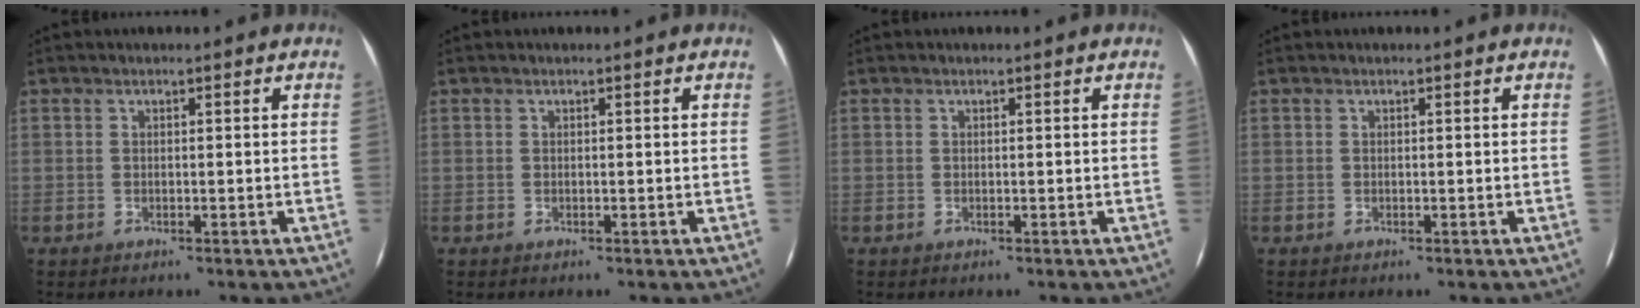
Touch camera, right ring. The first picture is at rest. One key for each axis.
{"total": 0.0}
{"total": 0.0}
{"total": 0.0}